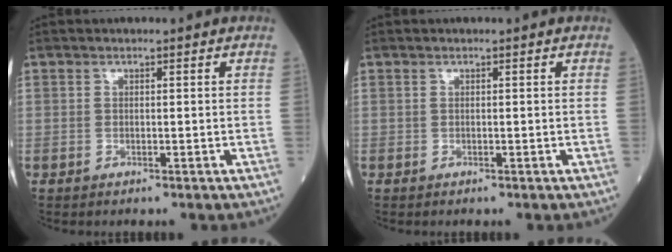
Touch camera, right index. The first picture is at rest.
{"total": 0.0}